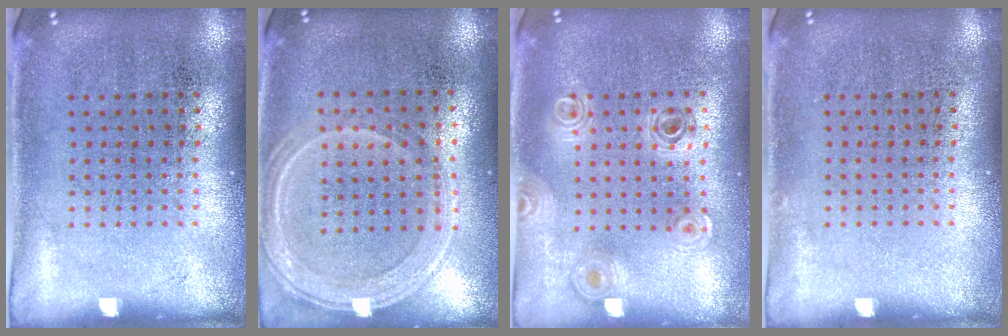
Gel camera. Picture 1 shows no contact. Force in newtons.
{"total": 1.3, "press": 1.2, "slide": 0.3}
{"total": 0.9, "press": 0.9, "slide": 0.1}
{"total": 0.0}